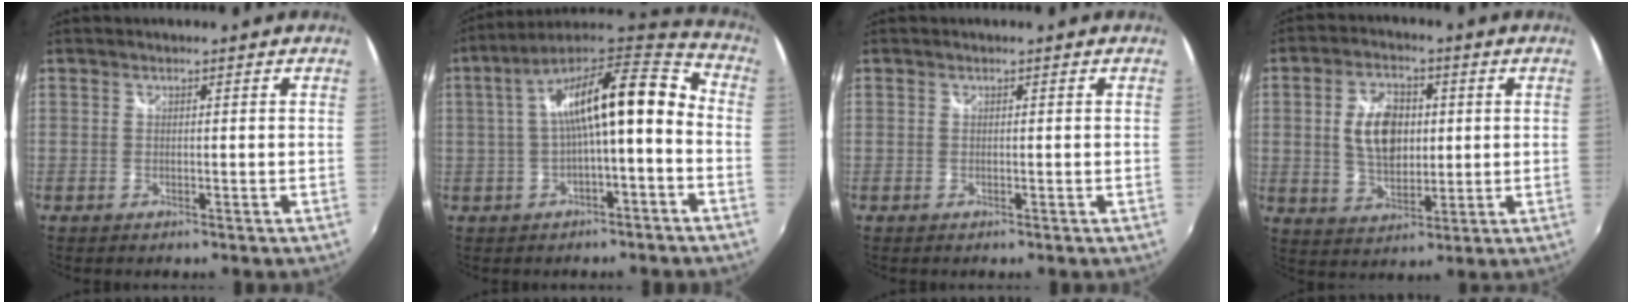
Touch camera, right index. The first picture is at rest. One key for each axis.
{"total": 16.8, "fx": -1.1, "fy": 4.5, "fz": 16.2, "tx": -0.277, "ty": 0.035, "tz": -0.015}
{"total": 0.0}
{"total": 10.1, "fx": 1.3, "fy": 6.2, "fz": 7.9, "tx": -0.147, "ty": 0.010, "tz": 0.028}